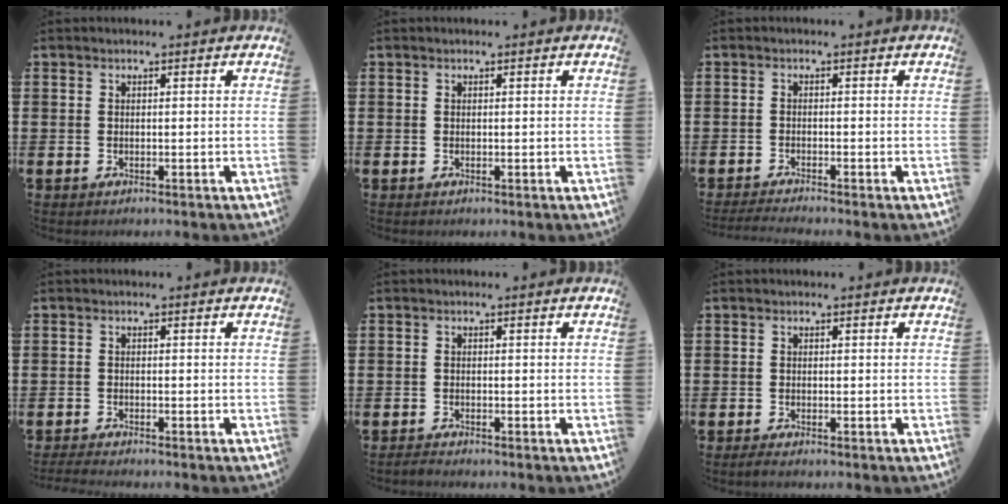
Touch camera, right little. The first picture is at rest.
{"total": 0.0}
{"total": 1.3, "force": [-1.1, -0.1, 0.6], "torque": [-0.009, 0.001, -0.022]}
{"total": 1.1, "force": [-1.0, 0.0, 0.3], "torque": [-0.006, 0.000, -0.020]}
{"total": 0.7, "force": [-0.7, 0.1, 0.2], "torque": [-0.006, -0.002, -0.013]}
{"total": 0.6, "force": [-0.4, 0.1, 0.5], "torque": [-0.008, -0.002, -0.008]}